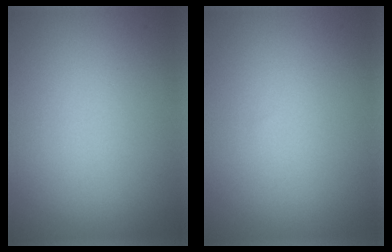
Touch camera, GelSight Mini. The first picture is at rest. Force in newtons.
{"total": 0.0}